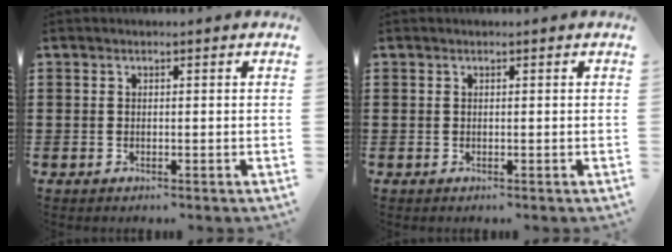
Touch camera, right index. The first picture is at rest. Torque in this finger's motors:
{"motor_torque": [0.21, -0.05, 0.03, 0.01]}